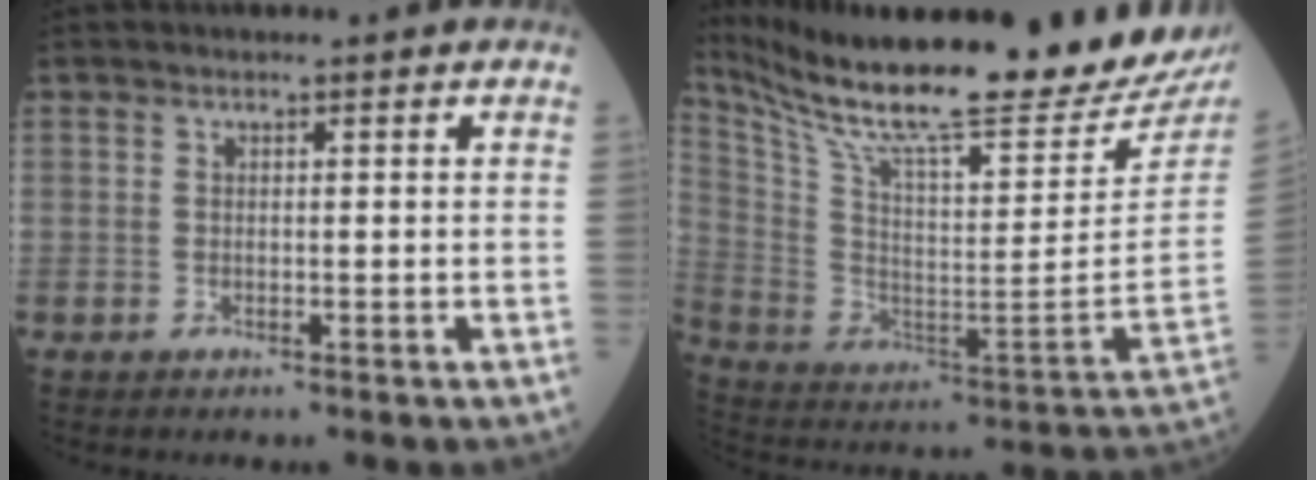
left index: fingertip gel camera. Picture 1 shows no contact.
{"total": 30.8, "force": [26.8, 1.4, 15.0], "torque": [-0.279, -0.107, 0.397]}